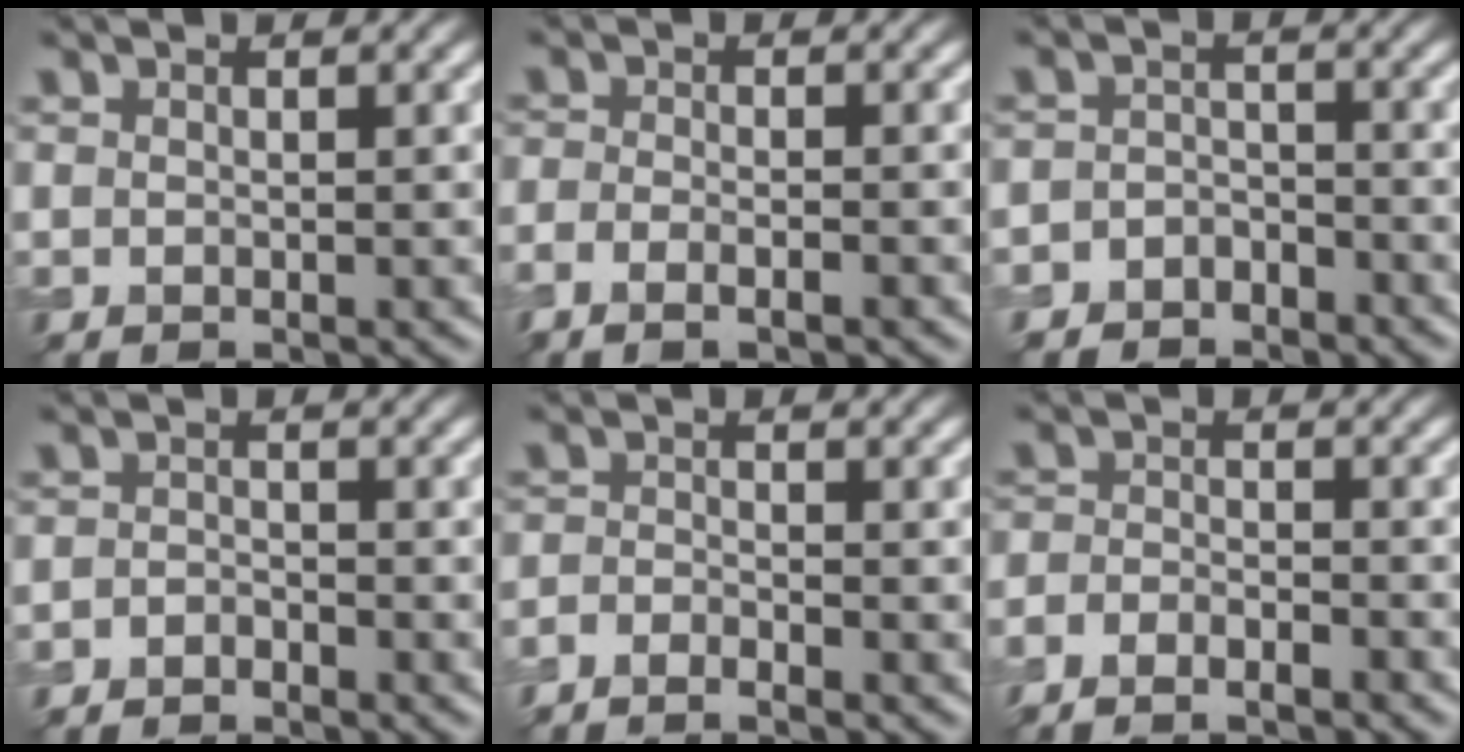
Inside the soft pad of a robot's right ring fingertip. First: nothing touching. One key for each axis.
{"total": 3.0, "fx": -2.1, "fy": 0.8, "fz": 2.0, "tx": -0.035, "ty": 0.000, "tz": -0.035}
{"total": 2.8, "fx": -2.4, "fy": 1.5, "fz": -0.5, "tx": 0.027, "ty": 0.005, "tz": -0.041}
{"total": 1.2, "fx": -1.2, "fy": 0.4, "fz": -0.1, "tx": 0.004, "ty": 0.002, "tz": -0.028}
{"total": 2.2, "fx": -2.1, "fy": 0.0, "fz": 0.4, "tx": -0.015, "ty": -0.003, "tz": -0.046}
{"total": 3.2, "fx": -2.9, "fy": 0.7, "fz": 1.1, "tx": -0.022, "ty": -0.003, "tz": -0.058}